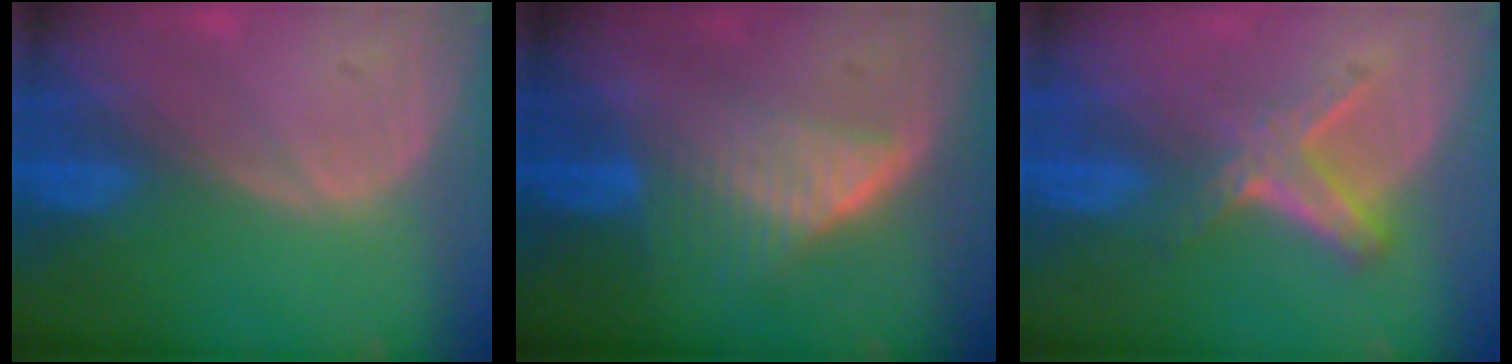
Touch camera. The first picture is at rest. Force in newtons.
{"total": 6.5, "press": 5.8, "slide": 3.0}
{"total": 5.8, "press": 5.2, "slide": 2.7}